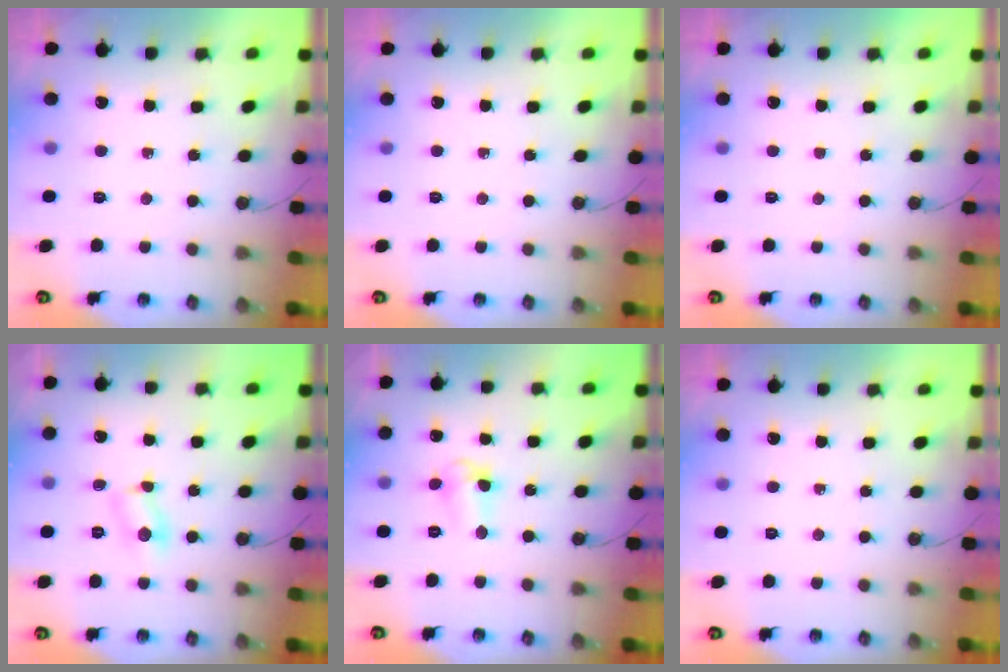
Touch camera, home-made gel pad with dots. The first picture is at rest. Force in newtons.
{"total": 0.0}
{"total": 0.0}
{"total": 3.5, "press": 3.5, "slide": 0.4}
{"total": 4.7, "press": 4.6, "slide": 0.8}
{"total": 0.0}